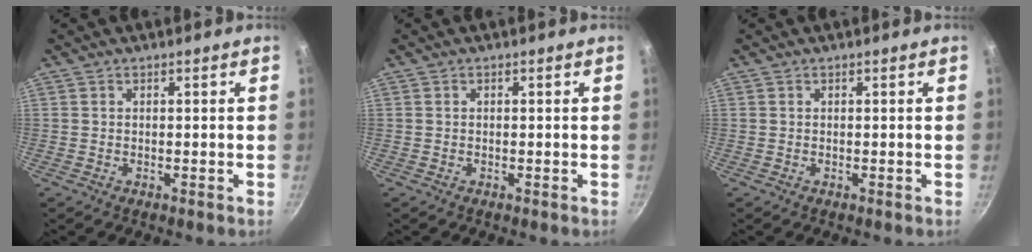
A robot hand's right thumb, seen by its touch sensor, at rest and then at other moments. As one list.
[{"total": 0.0}, {"total": 0.0}]